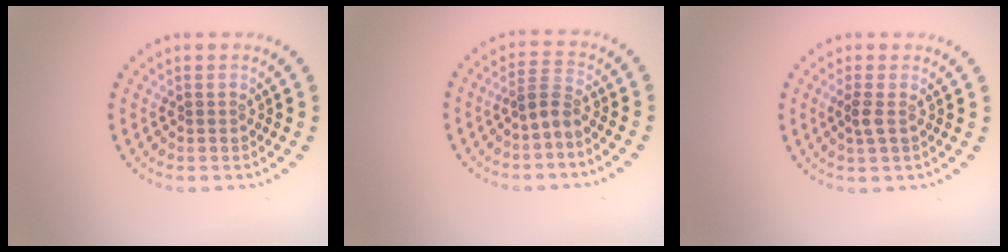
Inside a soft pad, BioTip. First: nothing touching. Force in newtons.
{"total": 2.0, "press": 1.4, "slide": 1.4}
{"total": 1.2, "press": 0.9, "slide": 0.7}